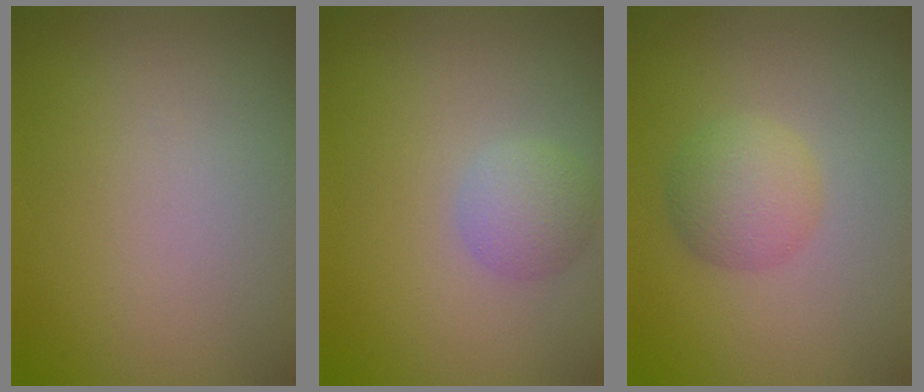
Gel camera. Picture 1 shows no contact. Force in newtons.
{"total": 2.1, "press": 2.1, "slide": 0.1}
{"total": 2.9, "press": 2.9, "slide": 0.0}